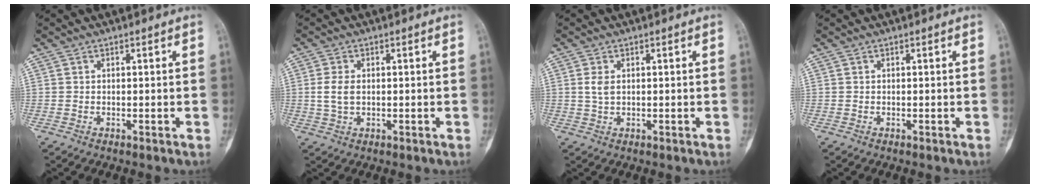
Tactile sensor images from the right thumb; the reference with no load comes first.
{"total": 3.8, "force": [0.2, 2.4, 3.0], "torque": [-0.063, 0.002, 0.005]}
{"total": 2.3, "force": [0.5, 1.3, 1.8], "torque": [-0.038, 0.003, 0.011]}
{"total": 0.0}